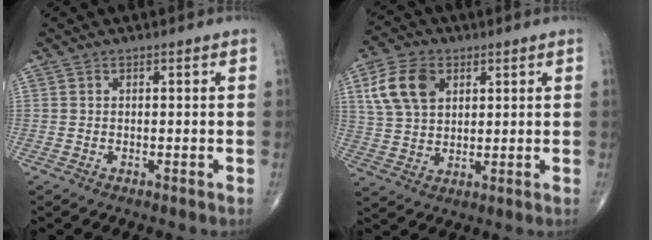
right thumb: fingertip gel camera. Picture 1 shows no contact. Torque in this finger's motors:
{"motor_torque": [-0.31, 0.64, 0.35, -0.21, 0.27]}